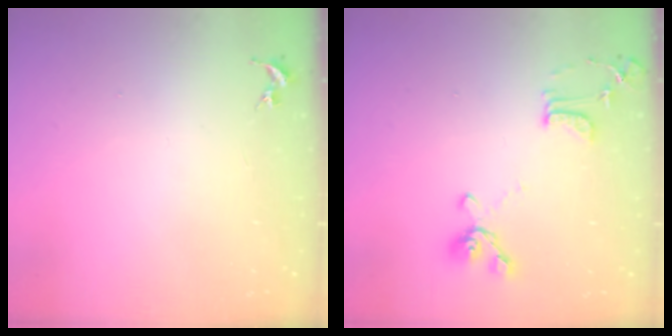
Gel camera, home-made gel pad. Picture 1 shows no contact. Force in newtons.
{"total": 12.8, "press": 12.8, "slide": 0.7}